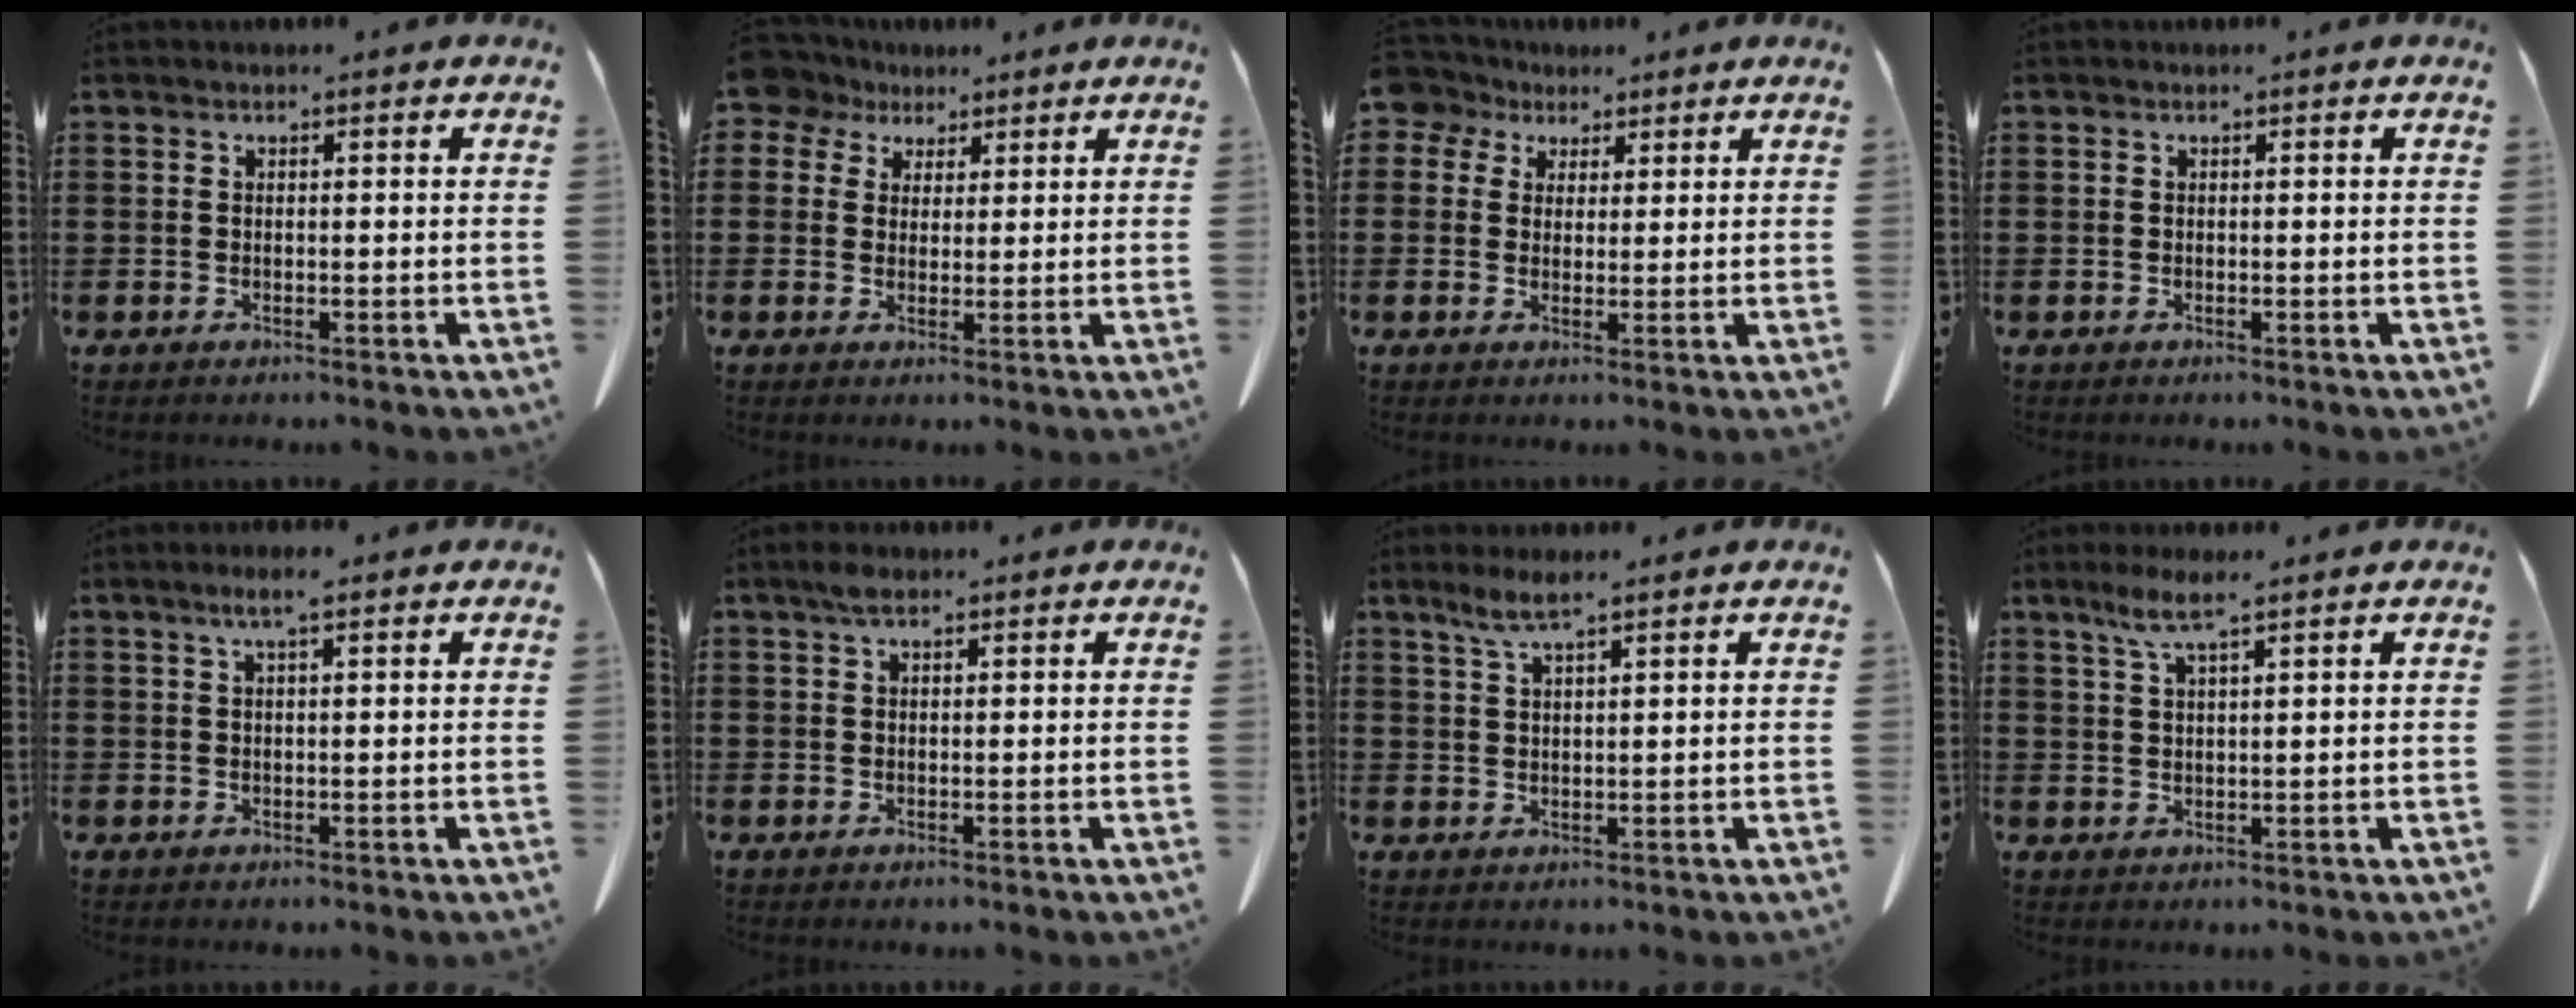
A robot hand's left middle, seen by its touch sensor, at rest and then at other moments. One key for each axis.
{"total": 5.2, "fx": 3.5, "fy": 3.6, "fz": 1.5, "tx": -0.045, "ty": 0.005, "tz": 0.065}
{"total": 4.4, "fx": 2.8, "fy": 3.2, "fz": 0.8, "tx": -0.031, "ty": 0.005, "tz": 0.052}
{"total": 0.0}
{"total": 2.7, "fx": 1.6, "fy": 0.2, "fz": 2.1, "tx": -0.044, "ty": 0.002, "tz": 0.028}
{"total": 1.8, "fx": 1.1, "fy": 0.6, "fz": 1.3, "tx": -0.029, "ty": 0.002, "tz": 0.020}
{"total": 3.4, "fx": 2.4, "fy": 0.1, "fz": 2.4, "tx": -0.054, "ty": 0.000, "tz": 0.045}
{"total": 4.4, "fx": 2.9, "fy": 0.2, "fz": 3.3, "tx": -0.072, "ty": 0.000, "tz": 0.051}